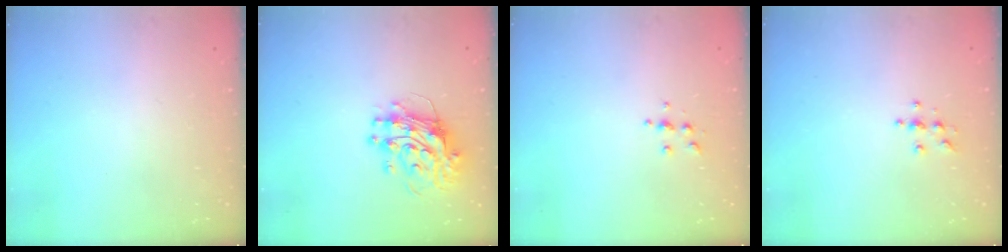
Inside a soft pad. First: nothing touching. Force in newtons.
{"total": 11.0, "press": 10.9, "slide": 1.1}
{"total": 4.8, "press": 4.8, "slide": 0.5}
{"total": 5.0, "press": 4.9, "slide": 0.6}